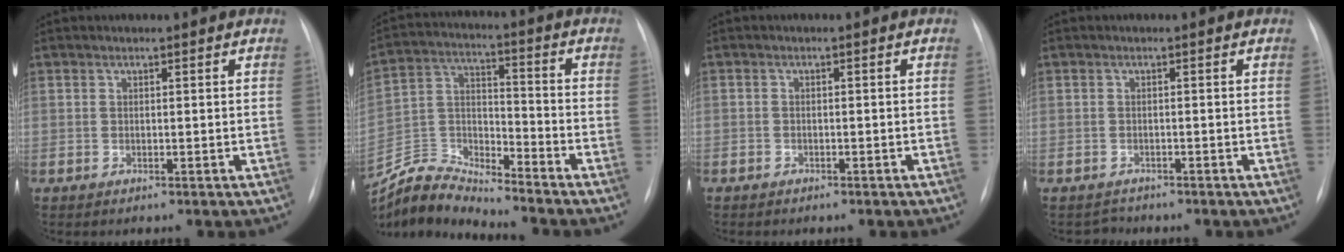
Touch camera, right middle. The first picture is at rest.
{"total": 10.7, "force": [-10.7, -0.4, 0.1], "torque": [-0.008, 0.034, -0.209]}
{"total": 1.9, "force": [-1.5, 1.0, 0.6], "torque": [-0.011, 0.002, -0.015]}
{"total": 1.5, "force": [-1.3, 0.5, -0.6], "torque": [0.010, -0.003, -0.019]}